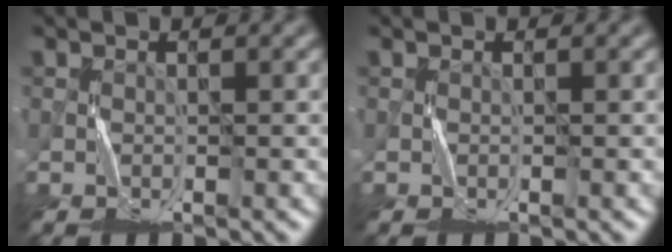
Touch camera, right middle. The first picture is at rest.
{"total": 0.0}